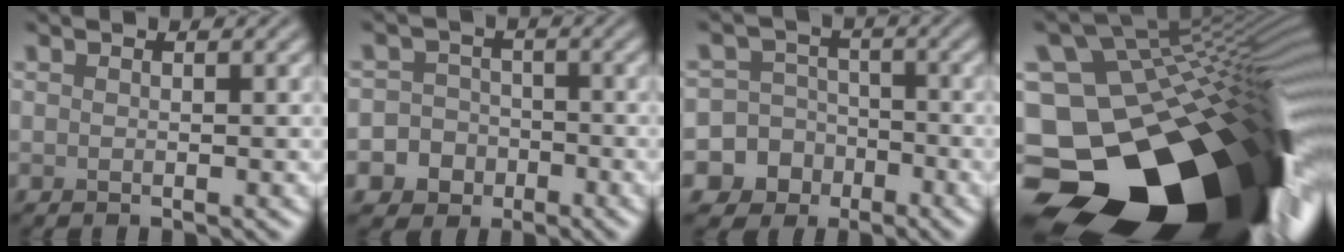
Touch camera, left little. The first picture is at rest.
{"total": 6.4, "force": [-3.2, 5.5, 0.7], "torque": [0.001, -0.011, -0.074]}
{"total": 10.5, "force": [-5.2, 9.1, 0.7], "torque": [-0.029, -0.019, -0.102]}
{"total": 22.0, "force": [-10.9, 13.3, 13.6], "torque": [-0.196, -0.029, -0.141]}